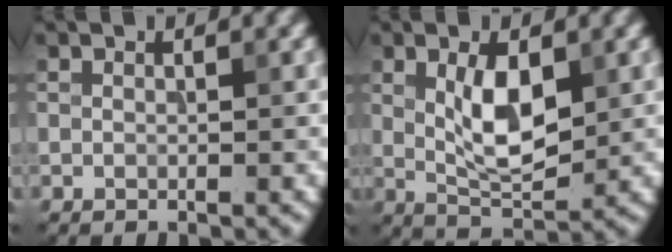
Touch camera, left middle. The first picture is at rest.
{"total": 4.7, "force": [0.3, 1.9, 4.3], "torque": [-0.081, -0.006, 0.005]}